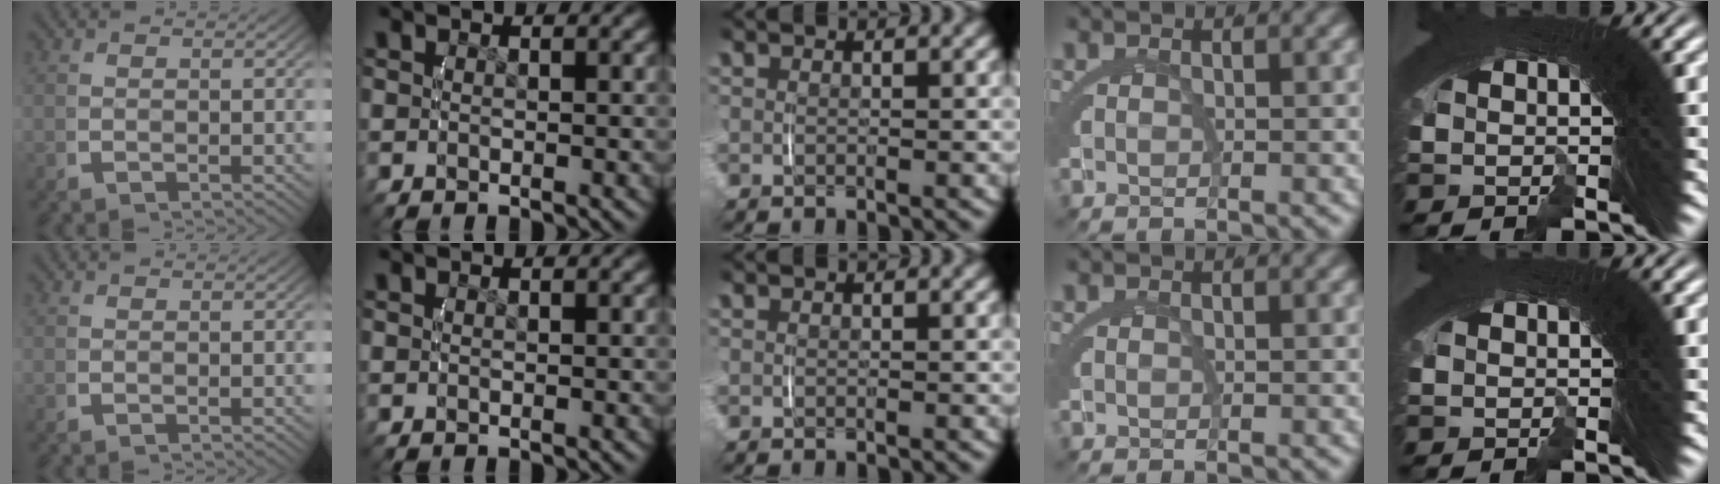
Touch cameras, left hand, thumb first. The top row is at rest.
{}